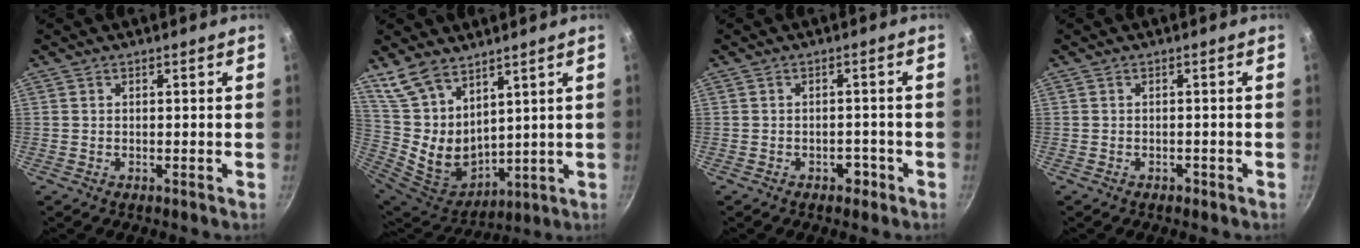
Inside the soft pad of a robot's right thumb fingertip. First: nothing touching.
{"total": 14.8, "force": [8.8, 8.4, 8.4], "torque": [-0.151, -0.064, 0.197]}
{"total": 2.5, "force": [-1.4, 1.7, 1.2], "torque": [0.000, 0.018, -0.012]}
{"total": 1.0, "force": [-0.7, 0.6, 0.3], "torque": [-0.002, 0.011, -0.003]}